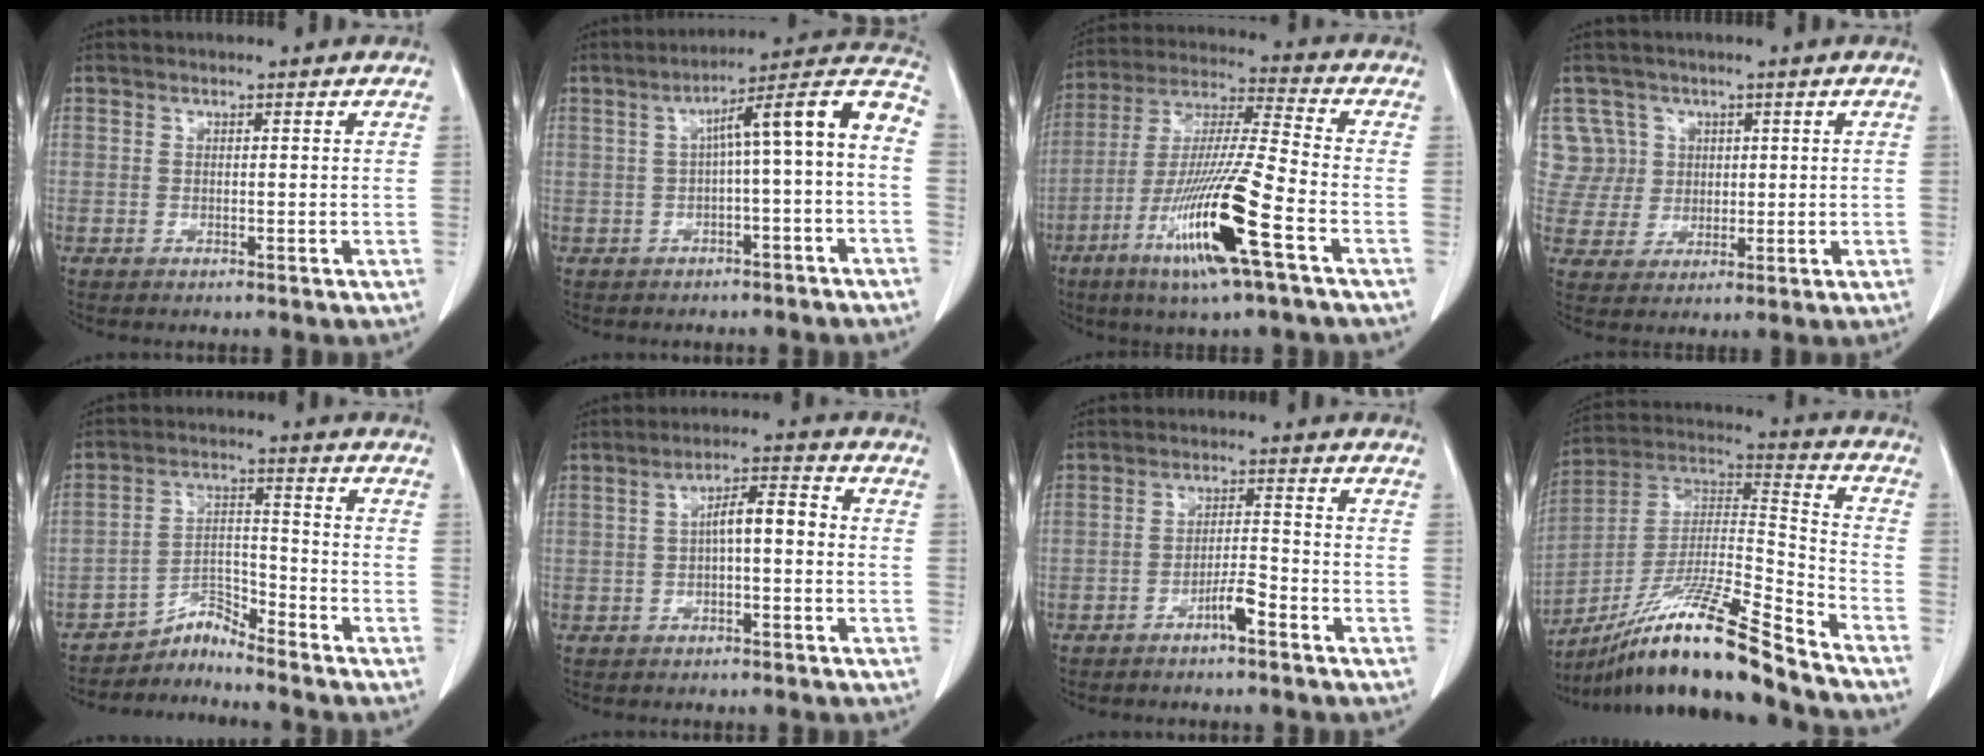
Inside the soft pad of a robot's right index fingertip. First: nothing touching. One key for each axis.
{"total": 11.3, "fx": -0.5, "fy": 0.6, "fz": 11.3, "tx": -0.159, "ty": 0.043, "tz": -0.011}
{"total": 16.9, "fx": -7.3, "fy": -0.1, "fz": 15.2, "tx": -0.313, "ty": -0.023, "tz": -0.135}
{"total": 6.7, "fx": 2.5, "fy": 6.2, "fz": -0.3, "tx": 0.018, "ty": 0.021, "tz": 0.059}
{"total": 4.5, "fx": -4.5, "fy": -0.2, "fz": -0.7, "tx": 0.016, "ty": 0.017, "tz": -0.077}
{"total": 5.1, "fx": -0.2, "fy": 1.4, "fz": 4.9, "tx": -0.084, "ty": 0.024, "tz": -0.006}
{"total": 3.7, "fx": -2.4, "fy": 0.2, "fz": 2.7, "tx": -0.048, "ty": 0.007, "tz": -0.042}
{"total": 20.1, "fx": -15.7, "fy": -0.4, "fz": 12.5, "tx": -0.243, "ty": -0.008, "tz": -0.288}